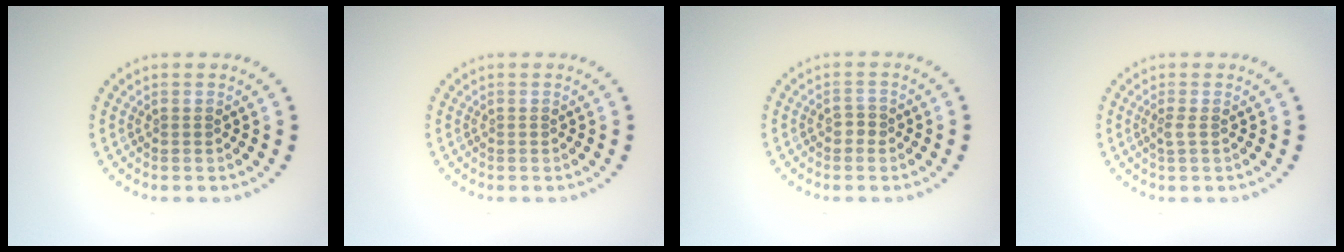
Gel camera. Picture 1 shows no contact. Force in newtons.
{"total": 0.0}
{"total": 1.0, "press": 0.9, "slide": 0.4}
{"total": 0.9, "press": 0.7, "slide": 0.6}